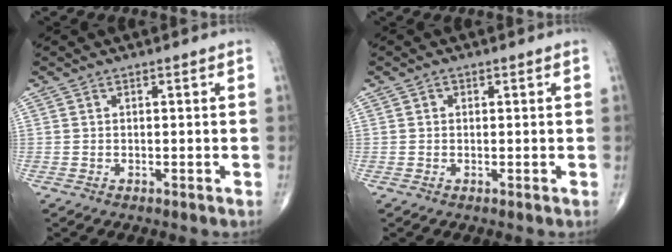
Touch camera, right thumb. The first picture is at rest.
{"total": 0.7, "force": [0.2, 0.6, 0.2], "torque": [0.003, 0.001, 0.001]}